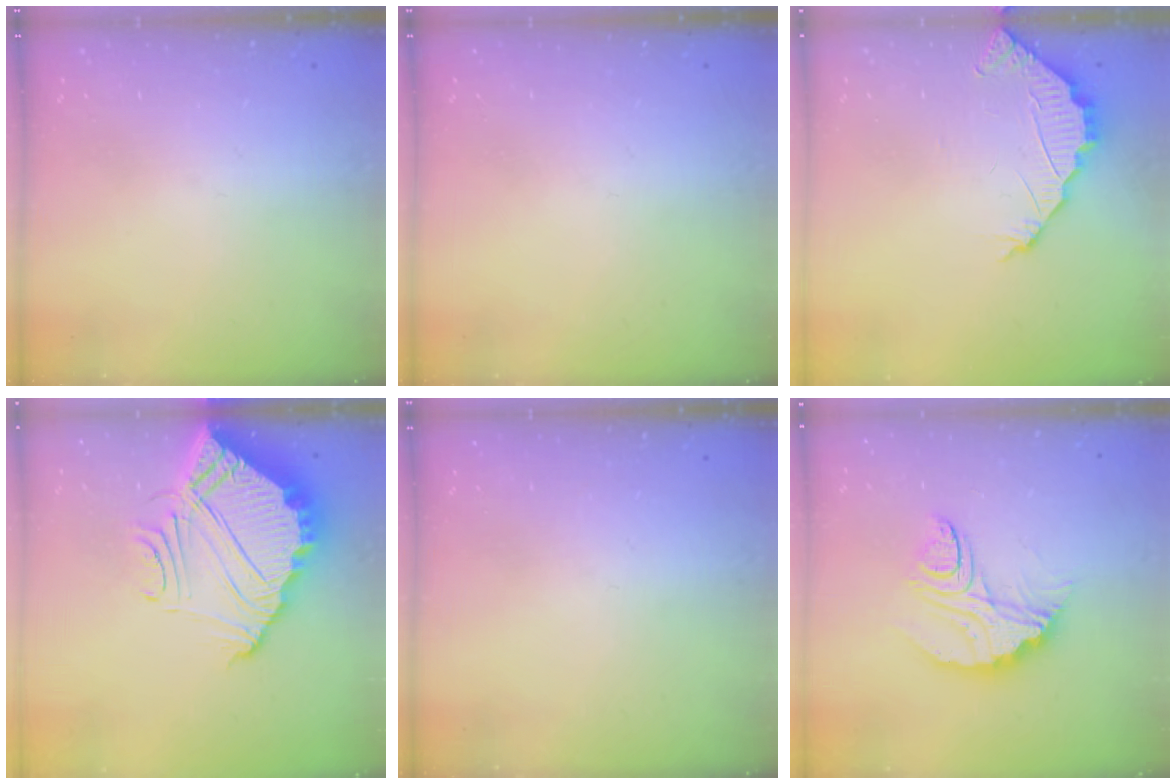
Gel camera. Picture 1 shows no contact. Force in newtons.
{"total": 0.0}
{"total": 2.4, "press": 2.4, "slide": 0.2}
{"total": 14.6, "press": 14.5, "slide": 1.1}
{"total": 0.0}
{"total": 12.0, "press": 11.9, "slide": 0.8}